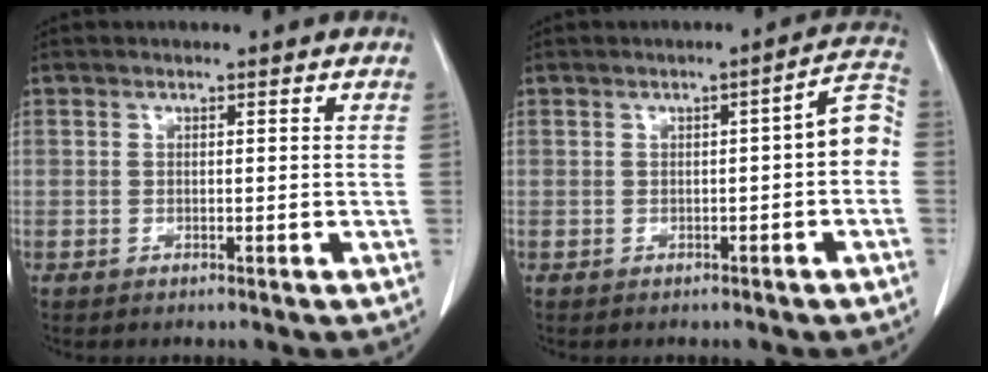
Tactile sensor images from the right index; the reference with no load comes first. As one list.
[{"total": 5.1, "force": [-0.5, 0.9, 5.0], "torque": [-0.056, 0.023, -0.010]}]